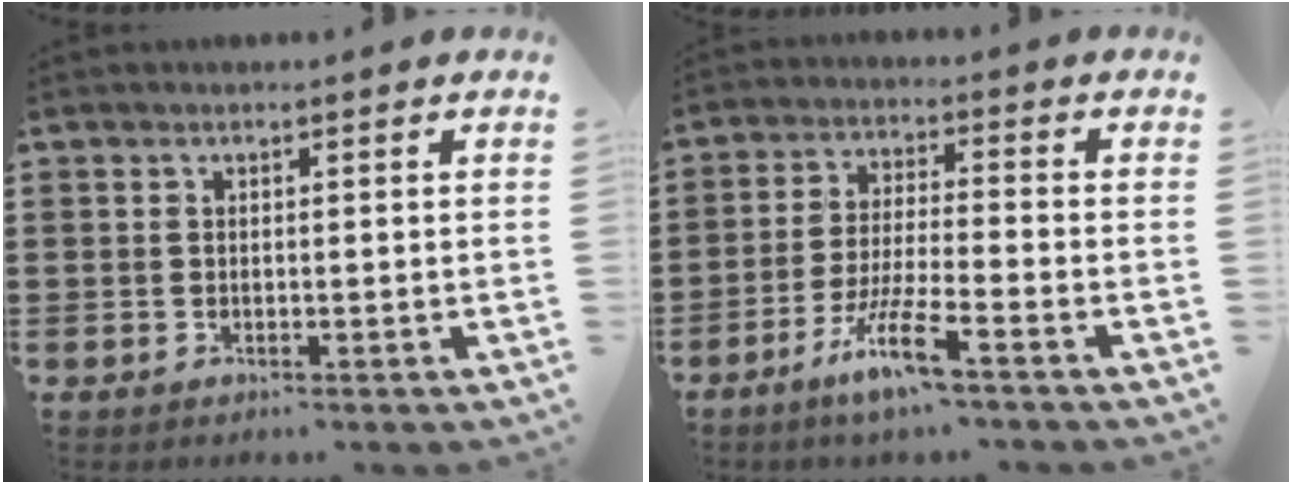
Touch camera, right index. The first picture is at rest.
{"total": 8.3, "force": [-5.6, 0.3, 6.1], "torque": [-0.133, -0.011, -0.110]}